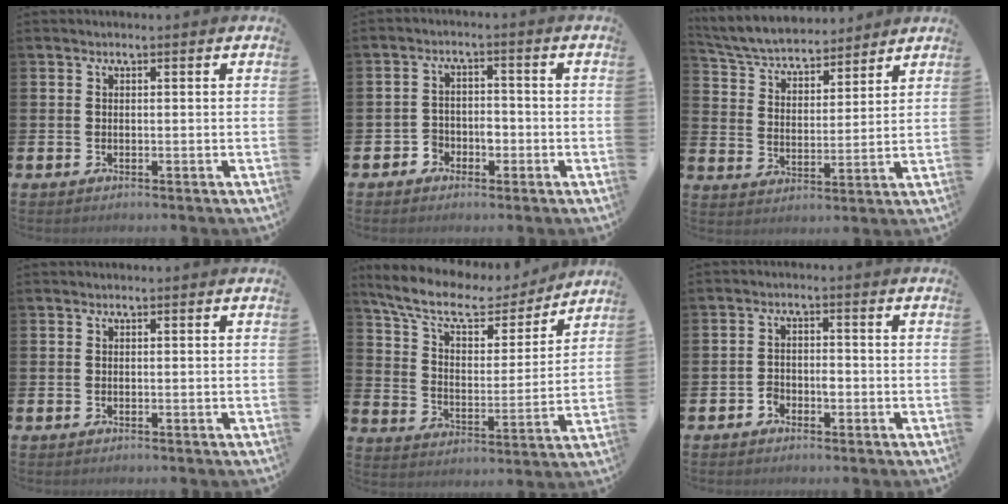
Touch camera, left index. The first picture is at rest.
{"total": 2.6, "force": [-1.7, 1.9, 0.7], "torque": [-0.027, 0.008, -0.037]}
{"total": 6.0, "force": [5.8, 1.3, 1.0], "torque": [-0.053, -0.038, 0.101]}
{"total": 0.0}
{"total": 10.3, "force": [8.7, 3.4, 4.5], "torque": [-0.124, -0.048, 0.149]}
{"total": 2.0, "force": [-1.2, 1.4, 1.0], "torque": [-0.020, 0.004, -0.026]}